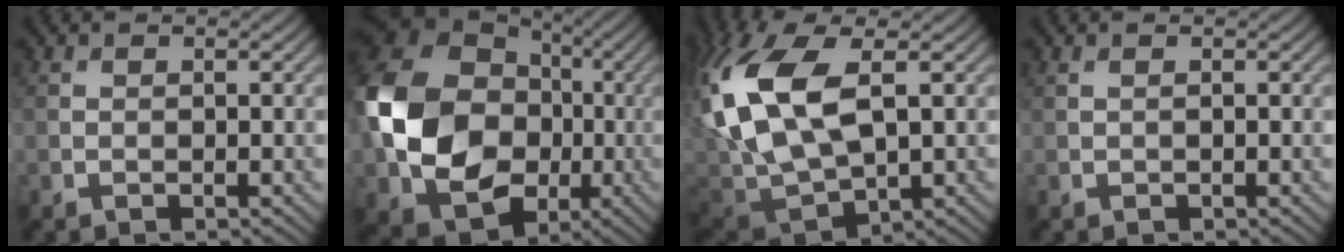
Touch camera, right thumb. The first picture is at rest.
{"total": 17.1, "force": [-1.2, 13.7, 10.1], "torque": [-0.239, -0.023, -0.026]}
{"total": 16.1, "force": [3.2, 8.7, 13.2], "torque": [-0.332, 0.001, 0.066]}
{"total": 0.0}